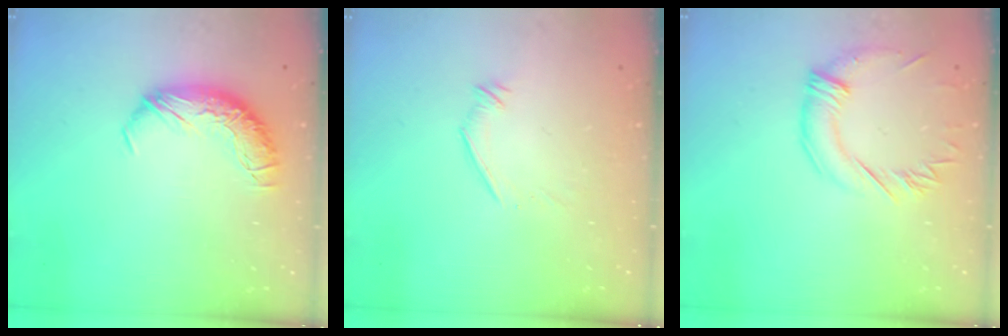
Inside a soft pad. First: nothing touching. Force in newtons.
{"total": 5.5, "press": 5.3, "slide": 1.5}
{"total": 1.3, "press": 0.2, "slide": 1.2}